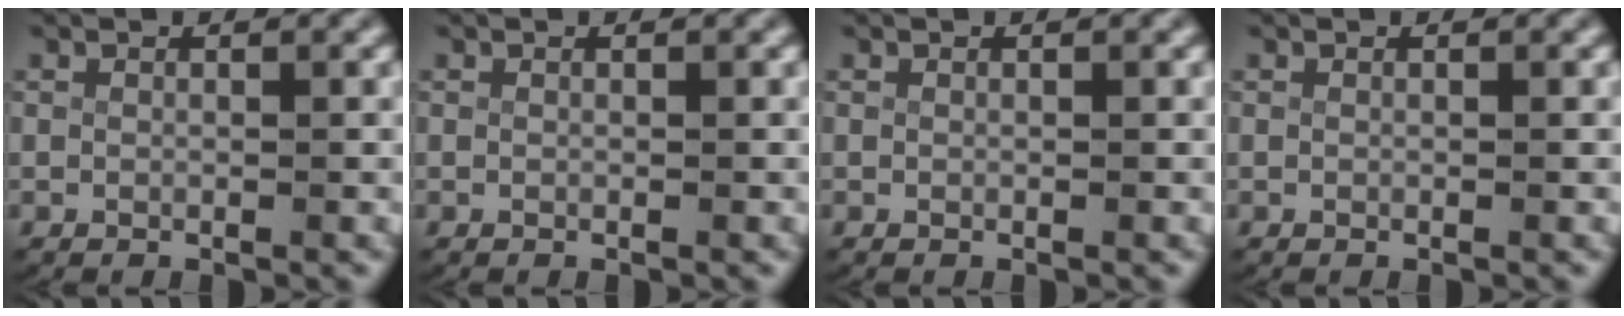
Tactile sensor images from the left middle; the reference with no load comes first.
{"total": 0.0}
{"total": 0.0}
{"total": 0.0}